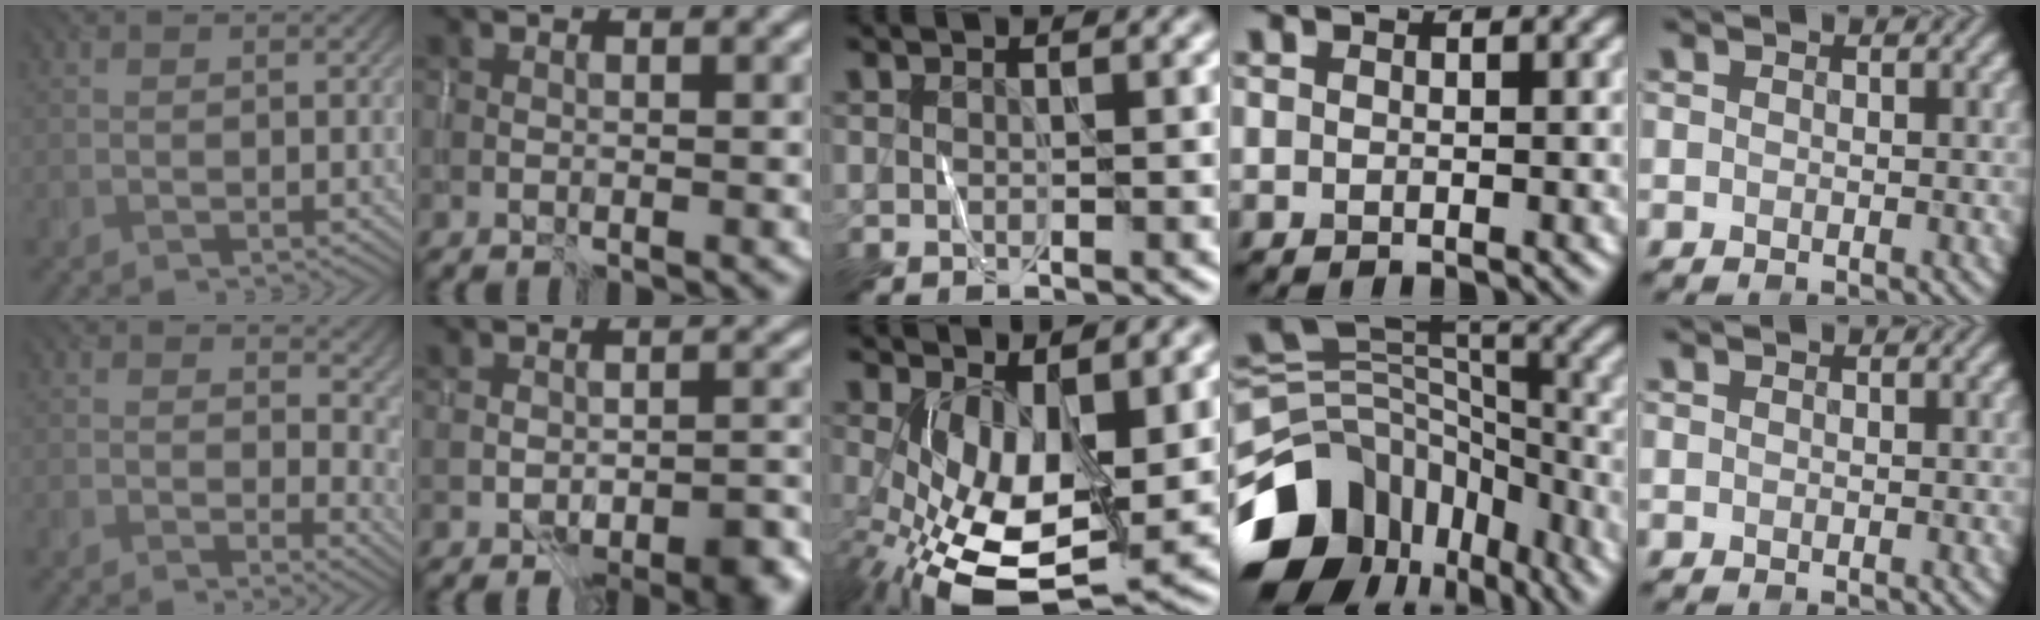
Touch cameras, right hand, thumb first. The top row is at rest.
{"thumb": {"total": 8.9, "force": [2.7, 5.3, 6.5], "torque": [-0.070, -0.016, 0.062]}, "index": {"total": 4.1, "force": [-2.9, 1.6, 2.5], "torque": [-0.032, -0.001, -0.039]}, "middle": {"total": 9.1, "force": [-1.4, 4.4, 7.8], "torque": [-0.163, -0.023, -0.015]}, "ring": {"total": 12.4, "force": [-6.6, 8.9, 5.6], "torque": [-0.129, 0.010, -0.104]}}